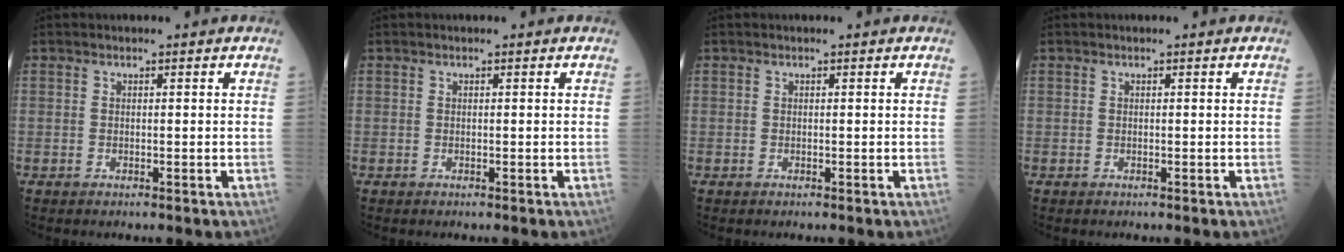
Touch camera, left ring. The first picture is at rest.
{"total": 0.0}
{"total": 0.0}
{"total": 0.0}